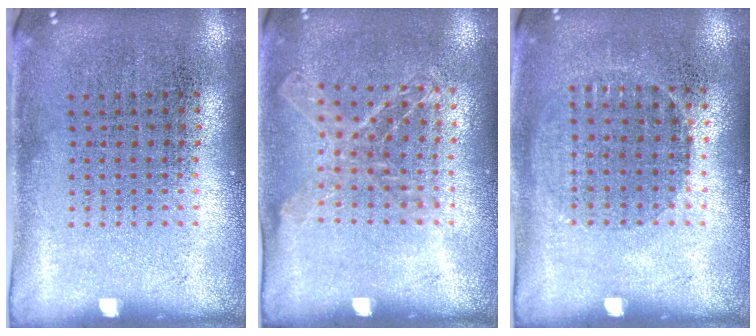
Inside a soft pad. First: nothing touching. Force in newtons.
{"total": 1.1, "press": 1.1, "slide": 0.3}
{"total": 1.0, "press": 0.8, "slide": 0.5}